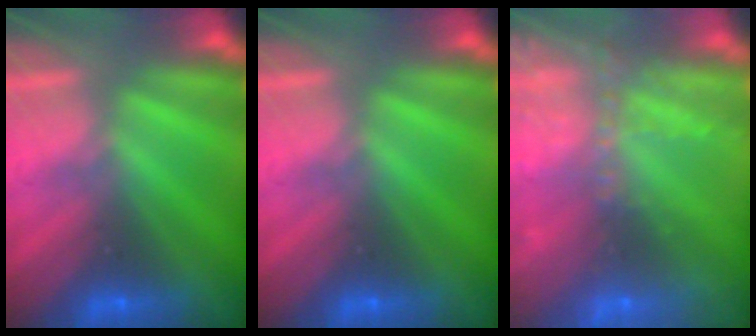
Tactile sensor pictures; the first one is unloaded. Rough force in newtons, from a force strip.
{"total": 0.0}
{"total": 10.8}